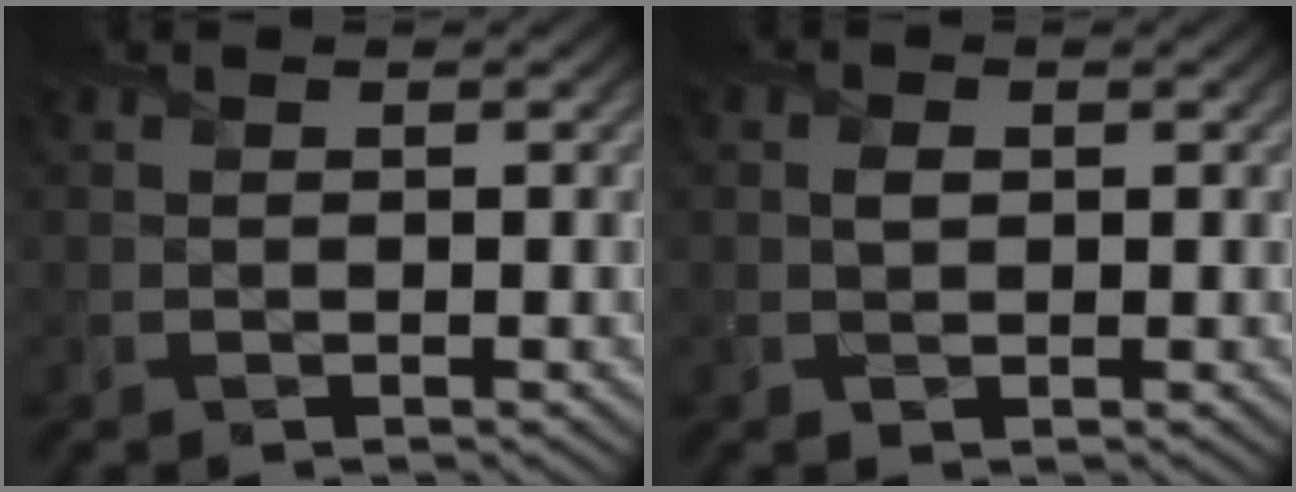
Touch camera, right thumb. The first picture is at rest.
{"total": 1.3, "force": [0.3, 0.9, 0.8], "torque": [-0.018, 0.000, 0.005]}